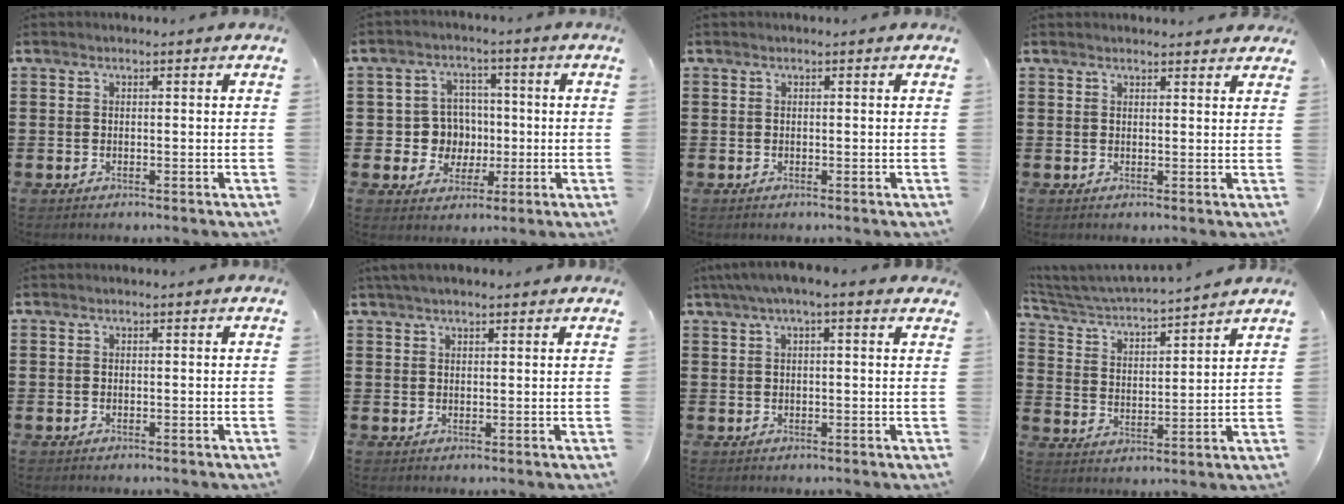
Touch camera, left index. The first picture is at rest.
{"total": 6.3, "force": [0.1, 6.1, 1.6], "torque": [-0.048, 0.013, 0.004]}
{"total": 0.0}
{"total": 1.6, "force": [1.6, 0.2, 0.2], "torque": [-0.007, 0.002, 0.031]}
{"total": 0.0}
{"total": 2.2, "force": [1.8, 0.6, 1.1], "torque": [-0.024, 0.005, 0.033]}
{"total": 3.0, "force": [1.6, 0.5, 2.4], "torque": [-0.050, 0.007, 0.028]}
{"total": 3.7, "force": [3.6, -0.1, 0.8], "torque": [-0.038, -0.033, 0.052]}